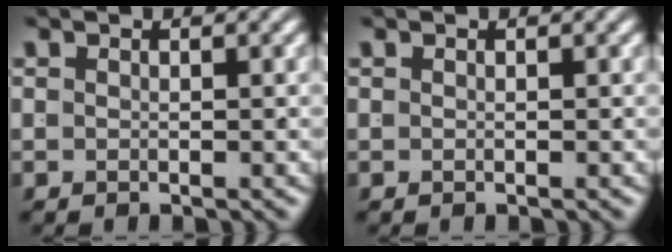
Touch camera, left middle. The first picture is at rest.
{"total": 0.0}